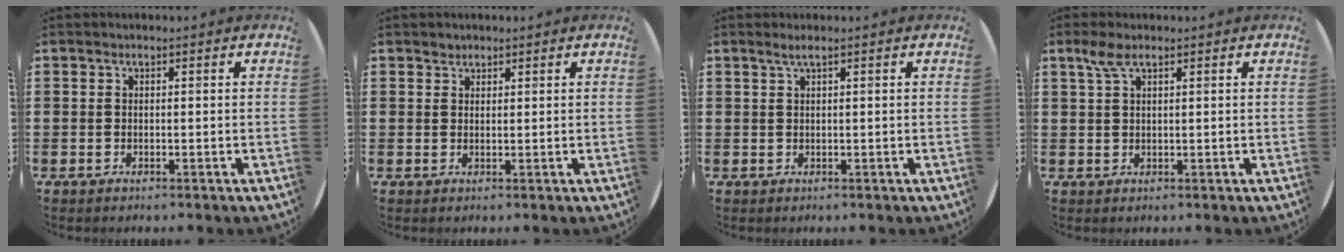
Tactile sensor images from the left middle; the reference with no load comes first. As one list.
[{"total": 1.1, "force": [1.0, 0.5, -0.1], "torque": [0.000, 0.001, 0.020]}, {"total": 1.1, "force": [0.5, -0.1, 1.0], "torque": [-0.018, 0.002, 0.009]}, {"total": 2.5, "force": [1.5, 0.7, 1.9], "torque": [-0.041, 0.006, 0.027]}]